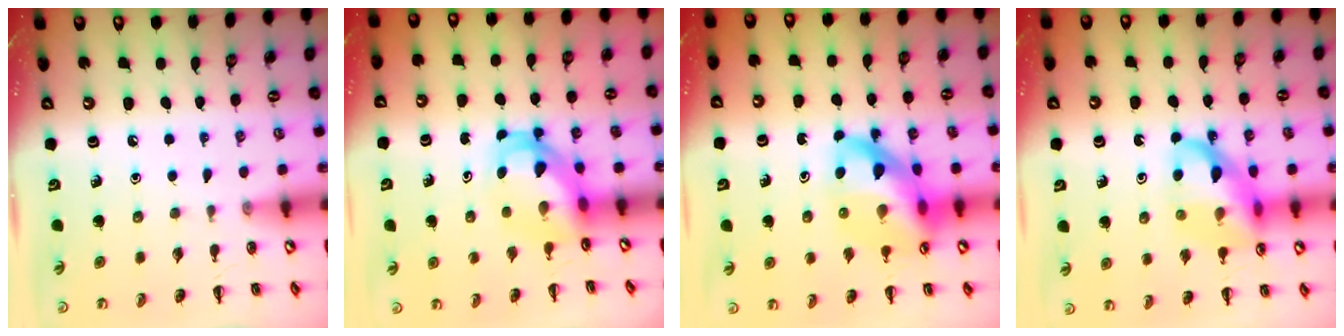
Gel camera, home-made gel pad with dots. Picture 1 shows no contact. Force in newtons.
{"total": 4.8, "press": 4.6, "slide": 1.1}
{"total": 16.5, "press": 15.9, "slide": 4.3}
{"total": 15.2, "press": 15.0, "slide": 2.6}